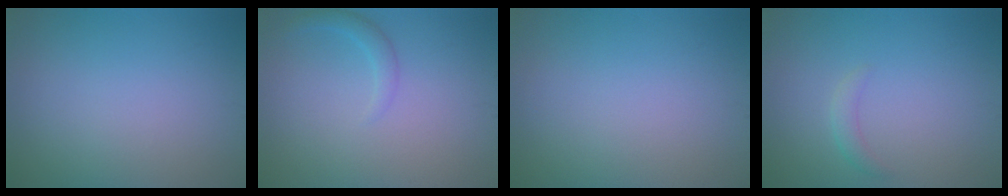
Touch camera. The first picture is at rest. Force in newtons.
{"total": 1.4, "press": 1.4, "slide": 0.1}
{"total": 0.0}
{"total": 1.1, "press": 1.1, "slide": 0.0}